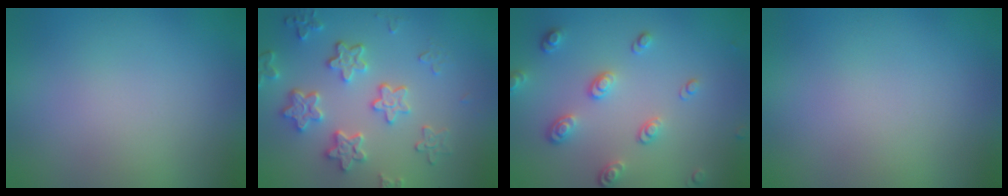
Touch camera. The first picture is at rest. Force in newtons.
{"total": 4.4, "press": 4.1, "slide": 1.6}
{"total": 3.2, "press": 2.6, "slide": 1.9}
{"total": 0.0}